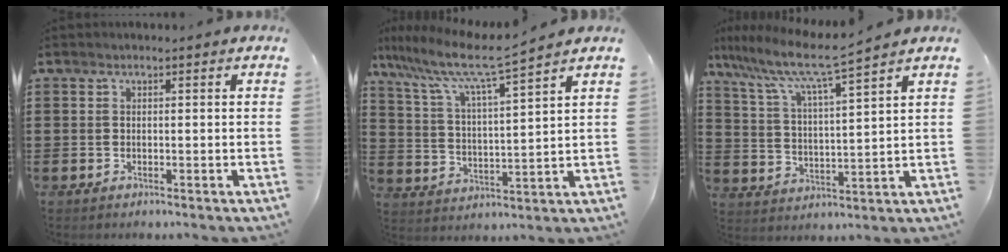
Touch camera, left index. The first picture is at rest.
{"total": 8.8, "force": [7.5, -0.1, 4.7], "torque": [-0.121, -0.044, 0.122]}
{"total": 8.2, "force": [7.1, -0.5, 4.0], "torque": [-0.107, -0.046, 0.115]}